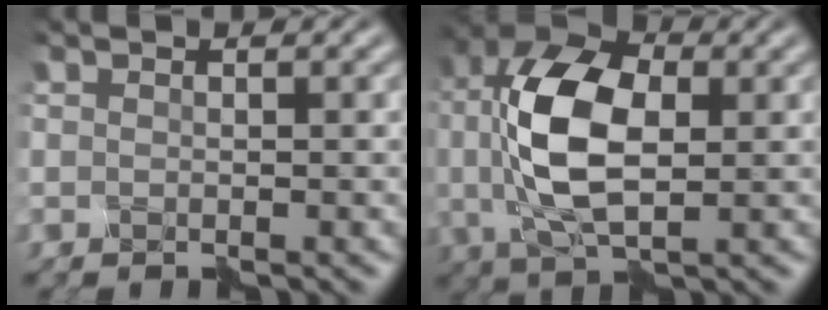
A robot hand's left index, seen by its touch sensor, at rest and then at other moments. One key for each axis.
{"total": 9.6, "fx": 0.4, "fy": 5.0, "fz": 8.2, "tx": -0.177, "ty": 0.011, "tz": 0.004}